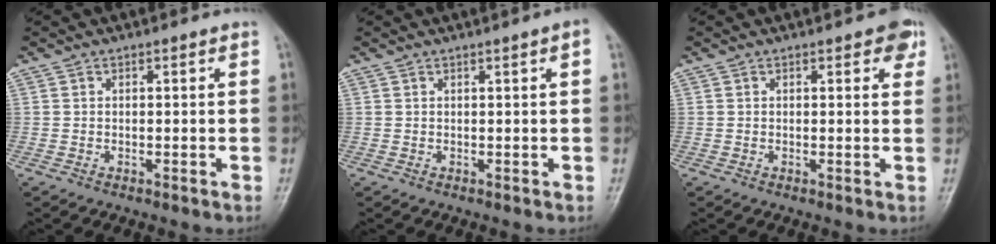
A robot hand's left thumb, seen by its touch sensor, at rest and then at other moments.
{"total": 1.8, "force": [0.7, -0.2, 1.6], "torque": [-0.027, 0.003, 0.009]}
{"total": 3.6, "force": [1.8, 1.6, 2.7], "torque": [-0.015, -0.002, 0.012]}